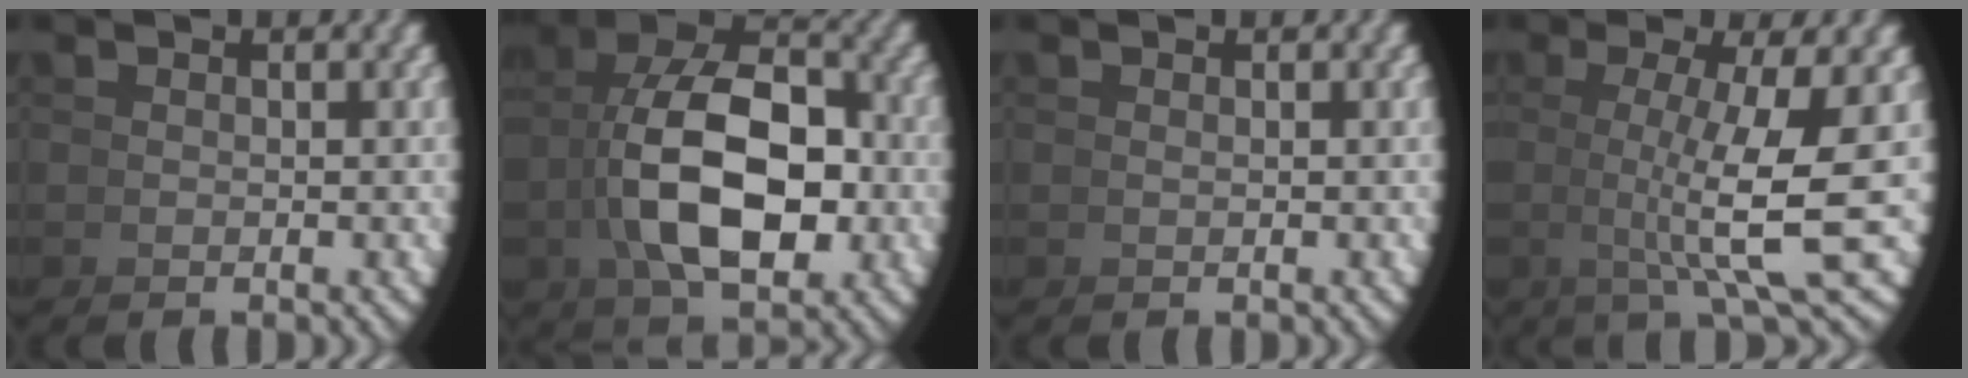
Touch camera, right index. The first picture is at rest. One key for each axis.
{"total": 10.4, "fx": 1.0, "fy": 6.1, "fz": 8.4, "tx": -0.142, "ty": -0.013, "tz": 0.024}
{"total": 0.0}
{"total": 8.2, "fx": 0.8, "fy": 1.8, "fz": 7.9, "tx": -0.115, "ty": -0.004, "tz": 0.019}